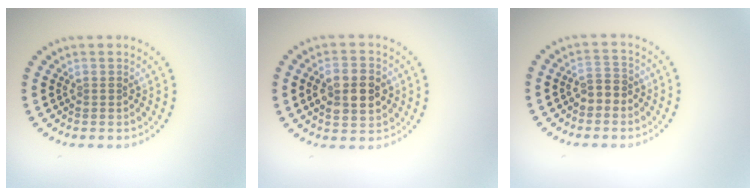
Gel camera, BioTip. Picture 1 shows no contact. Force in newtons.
{"total": 5.0, "press": 5.0, "slide": 0.2}
{"total": 2.0, "press": 1.9, "slide": 0.6}